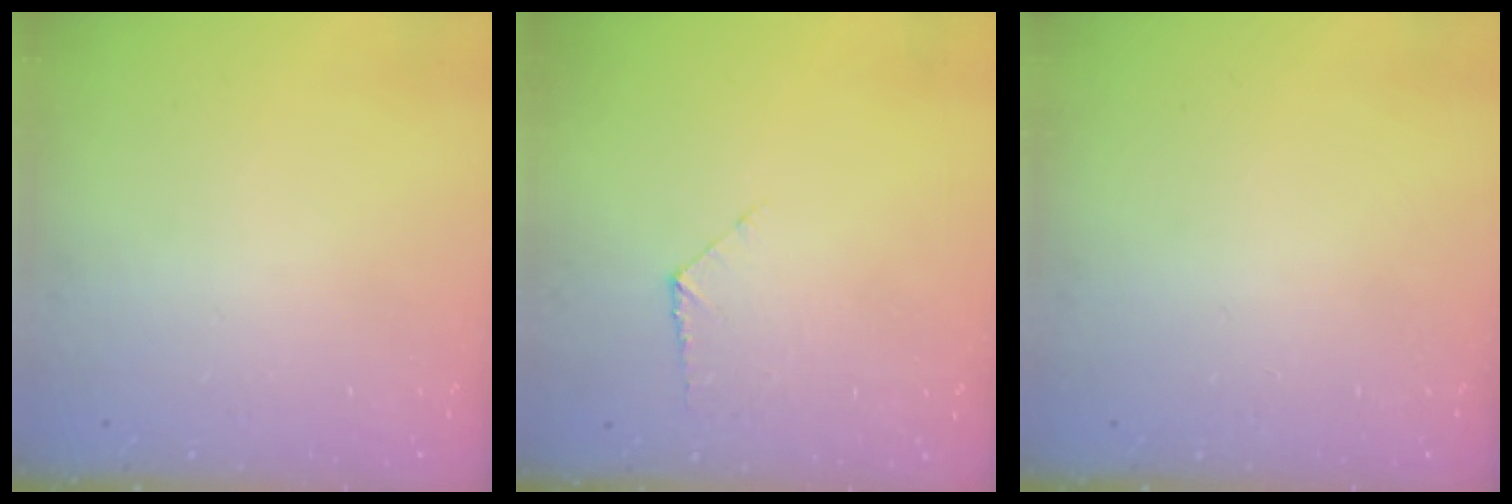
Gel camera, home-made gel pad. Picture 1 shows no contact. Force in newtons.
{"total": 7.0, "press": 7.0, "slide": 0.4}
{"total": 0.0}